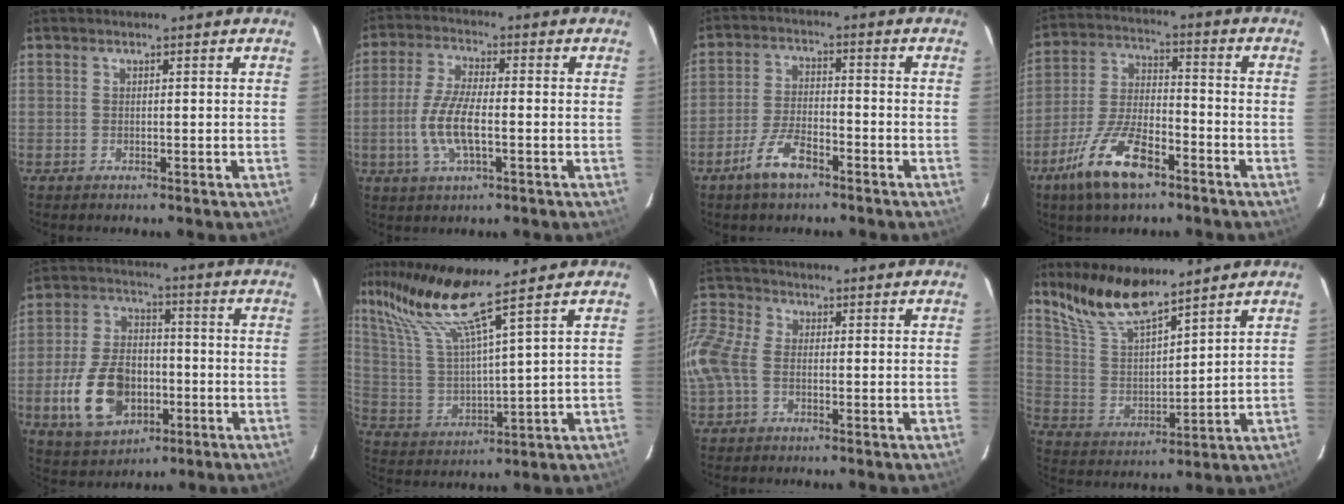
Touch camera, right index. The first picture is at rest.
{"total": 8.6, "force": [-2.1, 2.7, 7.9], "torque": [-0.167, -0.001, -0.044]}
{"total": 7.3, "force": [-4.9, 2.5, 4.7], "torque": [-0.106, 0.001, -0.091]}
{"total": 13.5, "force": [-8.5, 4.8, 9.4], "torque": [-0.202, -0.009, -0.157]}
{"total": 14.6, "force": [-4.6, 9.4, 10.1], "torque": [-0.224, 0.004, -0.066]}
{"total": 13.3, "force": [10.2, -1.0, 8.5], "torque": [-0.158, 0.002, 0.209]}
{"total": 10.1, "force": [-2.7, 7.2, 6.6], "torque": [-0.167, 0.008, -0.069]}
{"total": 12.3, "force": [10.3, 2.7, 6.3], "torque": [-0.124, 0.006, 0.208]}